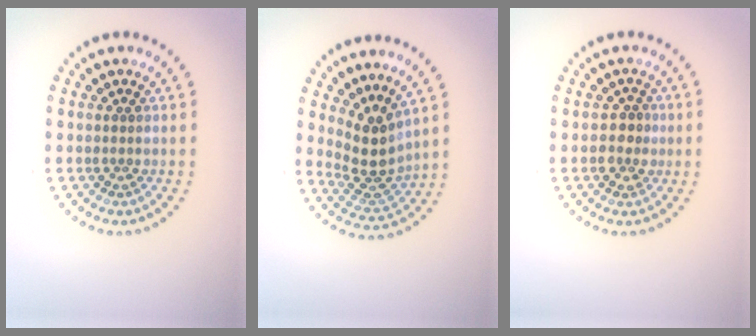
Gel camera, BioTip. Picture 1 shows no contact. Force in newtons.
{"total": 3.8, "press": 2.8, "slide": 2.6}
{"total": 2.1, "press": 2.0, "slide": 0.6}